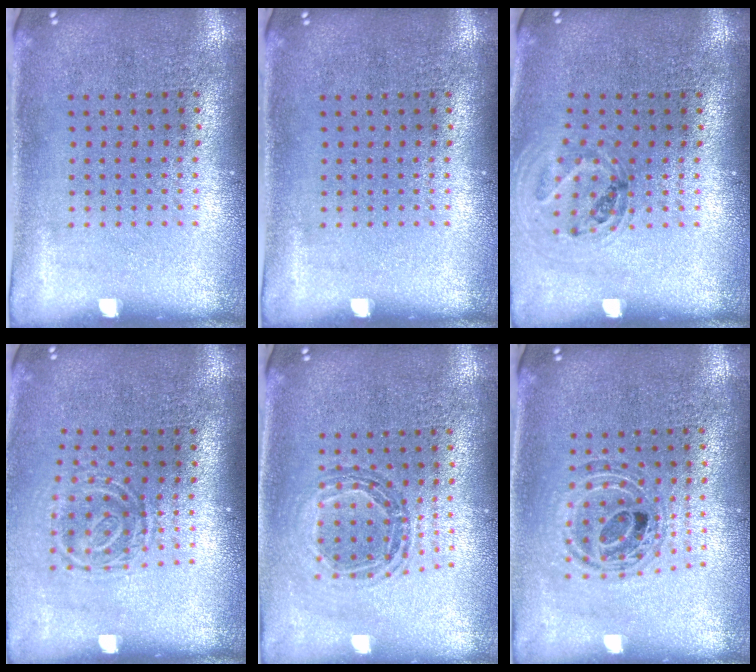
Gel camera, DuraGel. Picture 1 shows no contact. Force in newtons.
{"total": 0.0}
{"total": 1.0, "press": 0.9, "slide": 0.2}
{"total": 1.7, "press": 1.2, "slide": 1.3}
{"total": 0.9, "press": 0.9, "slide": 0.2}
{"total": 0.8, "press": 0.8, "slide": 0.1}